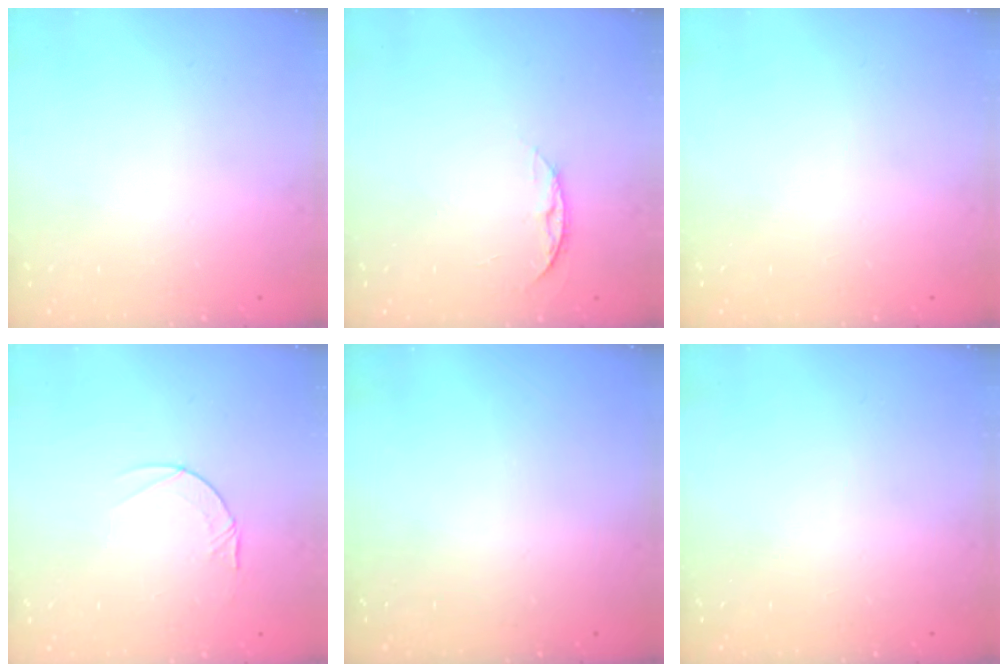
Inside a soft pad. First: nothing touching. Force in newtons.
{"total": 6.4, "press": 6.3, "slide": 0.8}
{"total": 0.0}
{"total": 3.9, "press": 3.9, "slide": 0.4}
{"total": 0.0}
{"total": 0.0}